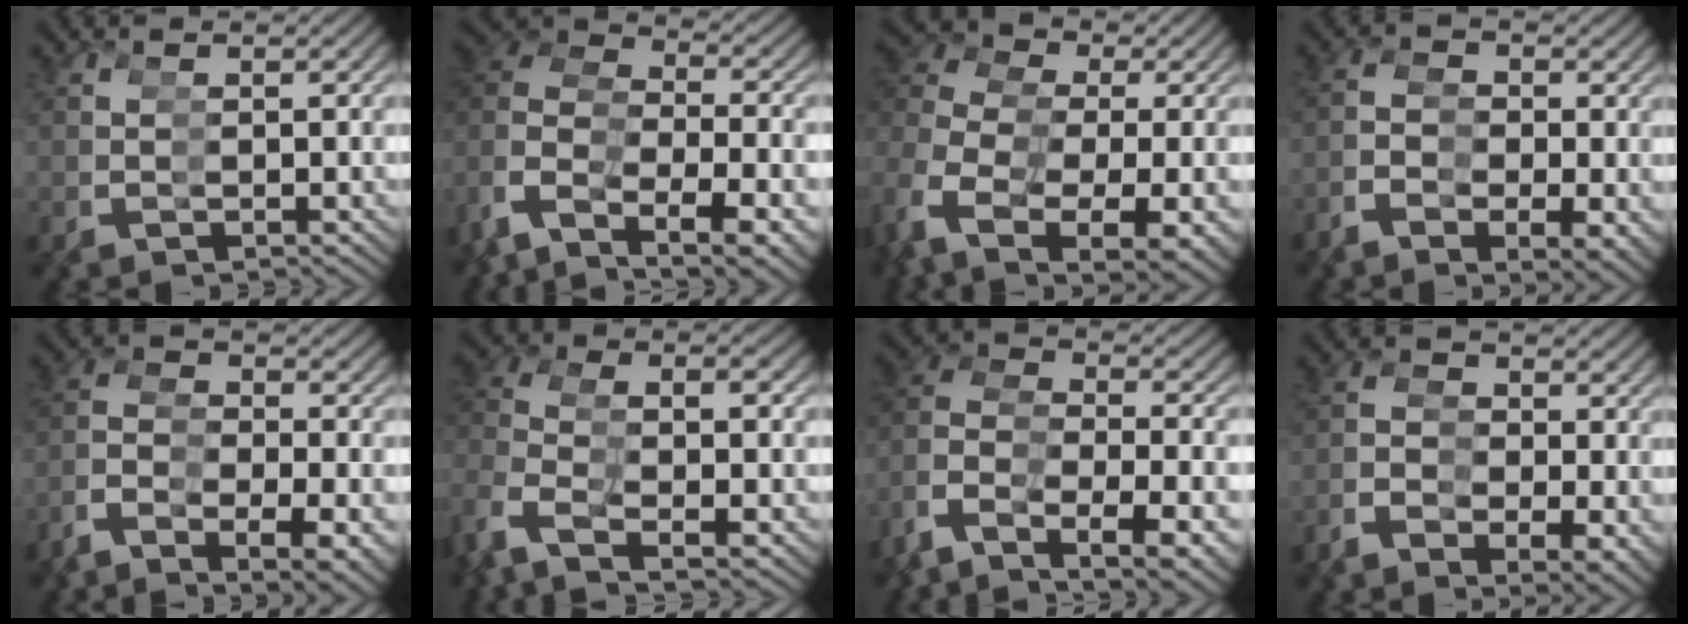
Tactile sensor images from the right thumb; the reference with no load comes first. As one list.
[{"total": 12.9, "force": [0.7, 11.1, 6.4], "torque": [-0.163, -0.007, 0.010]}, {"total": 9.9, "force": [2.7, 7.4, 6.0], "torque": [-0.118, 0.008, 0.047]}, {"total": 2.9, "force": [-0.2, 2.1, 2.0], "torque": [-0.029, 0.010, -0.001]}, {"total": 6.7, "force": [-0.9, 5.4, 3.9], "torque": [-0.096, -0.002, -0.009]}, {"total": 4.1, "force": [0.3, 3.7, 1.6], "torque": [-0.081, -0.001, 0.009]}, {"total": 10.5, "force": [0.2, 9.2, 5.0], "torque": [-0.143, -0.007, 0.006]}, {"total": 2.5, "force": [-0.3, 1.6, 1.9], "torque": [-0.025, 0.009, -0.001]}]